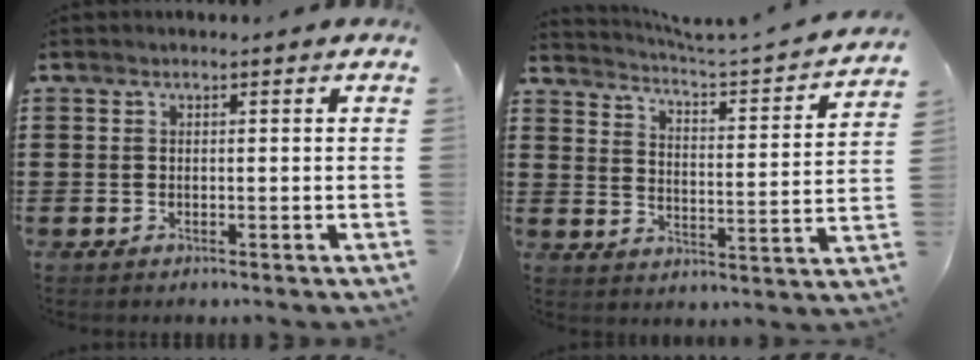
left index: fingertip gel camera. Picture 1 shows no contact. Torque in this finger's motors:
{"motor_torque": [0.77, -1.37, -0.06, -0.02]}